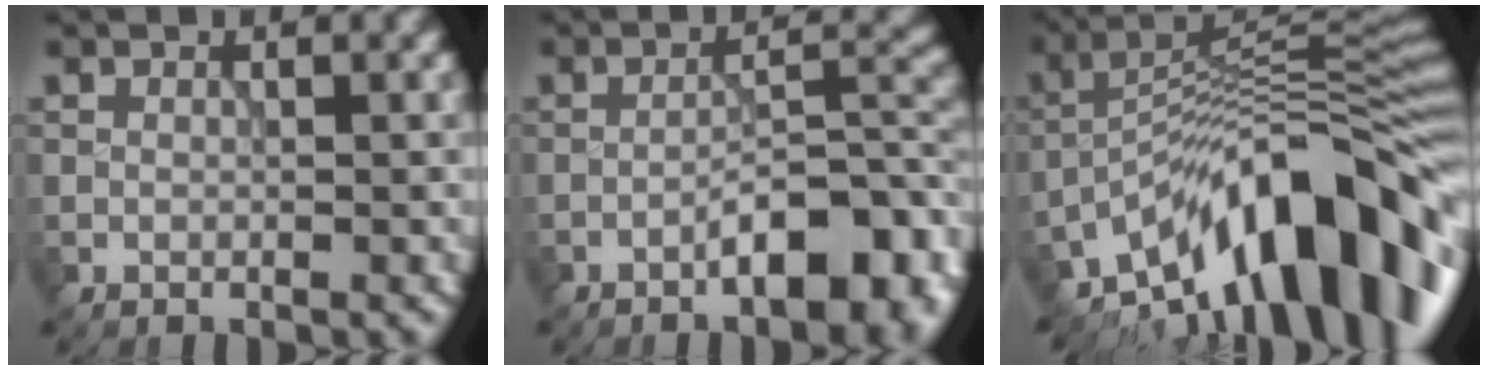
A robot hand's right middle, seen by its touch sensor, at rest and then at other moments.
{"total": 7.6, "force": [-3.6, 2.5, 6.3], "torque": [-0.084, 0.012, -0.055]}
{"total": 14.9, "force": [-8.6, 5.0, 11.1], "torque": [-0.161, 0.025, -0.155]}